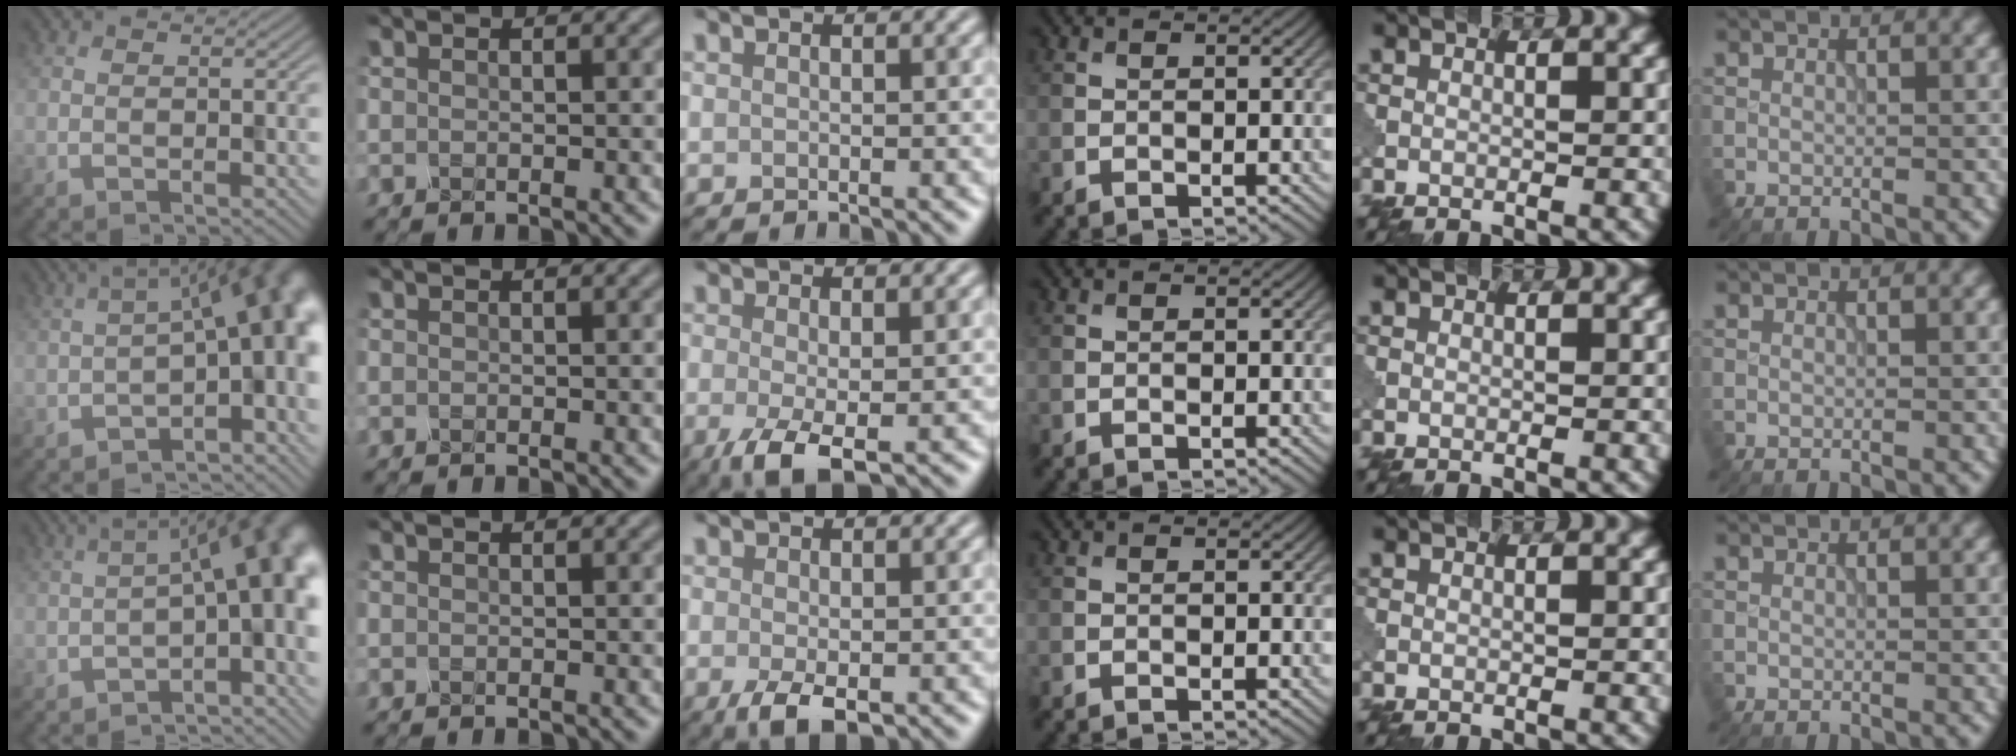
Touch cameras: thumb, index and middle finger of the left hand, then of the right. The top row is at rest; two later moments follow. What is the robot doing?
{"motion": "shake", "object": "medicine bottle"}